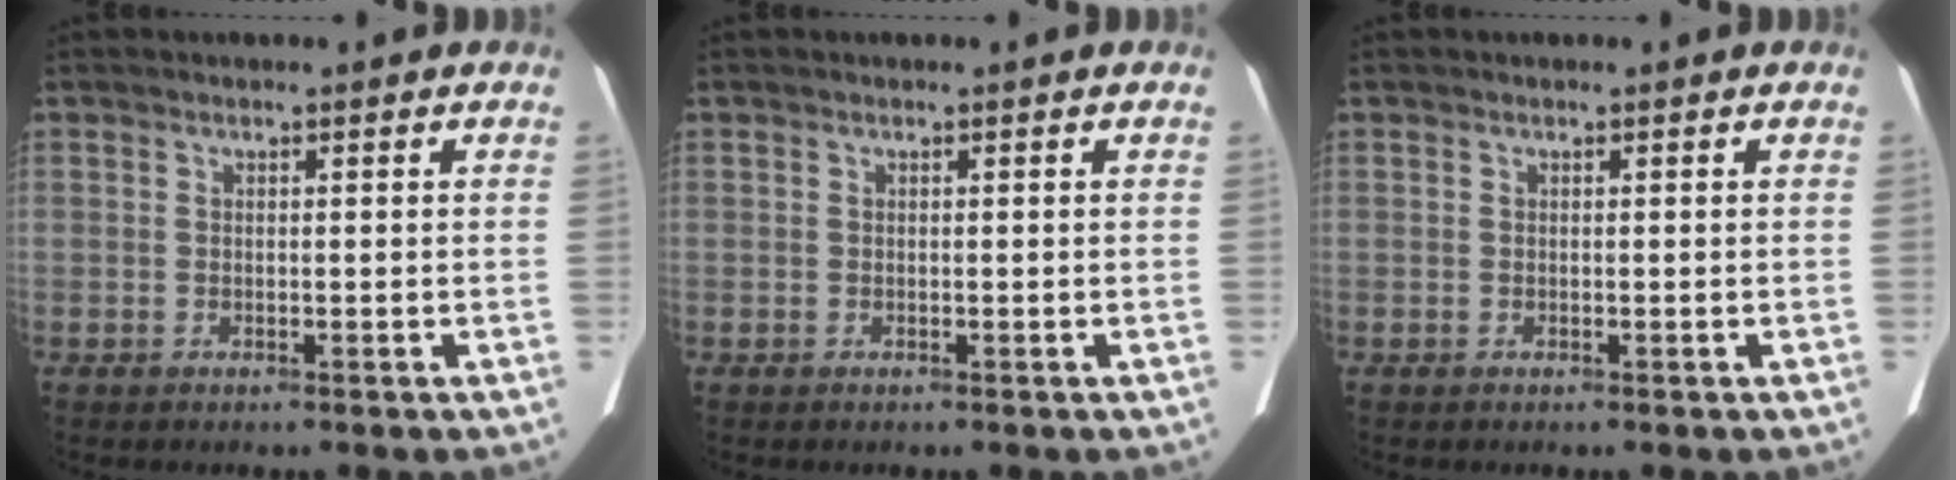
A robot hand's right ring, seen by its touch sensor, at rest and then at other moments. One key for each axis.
{"total": 0.0}
{"total": 0.0}